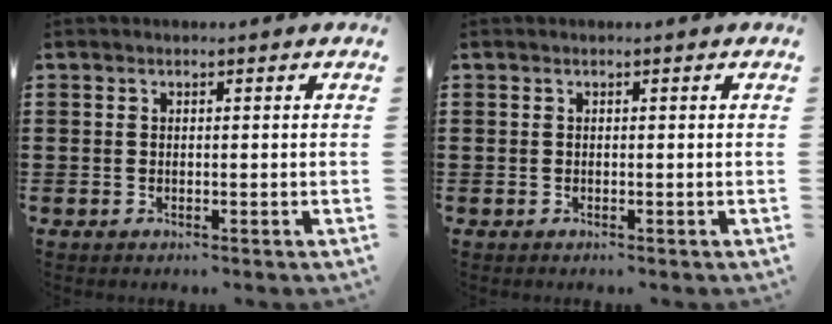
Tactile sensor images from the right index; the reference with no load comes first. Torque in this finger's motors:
{"motor_torque": [0.00, 0.00, 0.00, 0.00]}